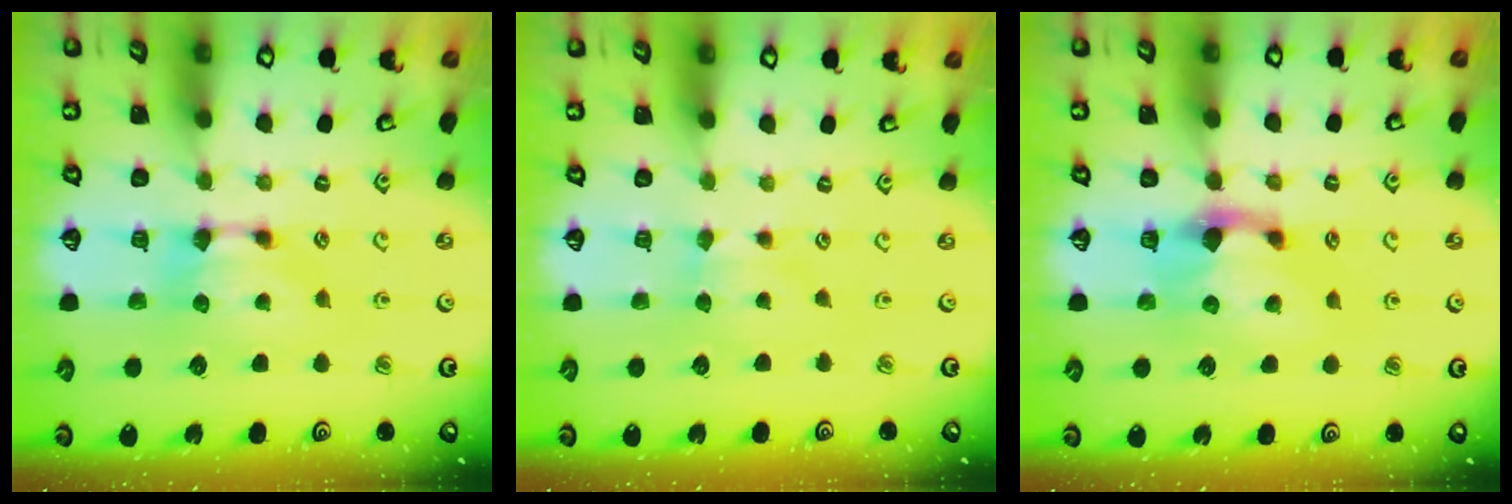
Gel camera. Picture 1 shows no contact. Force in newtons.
{"total": 2.1, "press": 2.1, "slide": 0.5}
{"total": 1.9, "press": 1.4, "slide": 1.3}